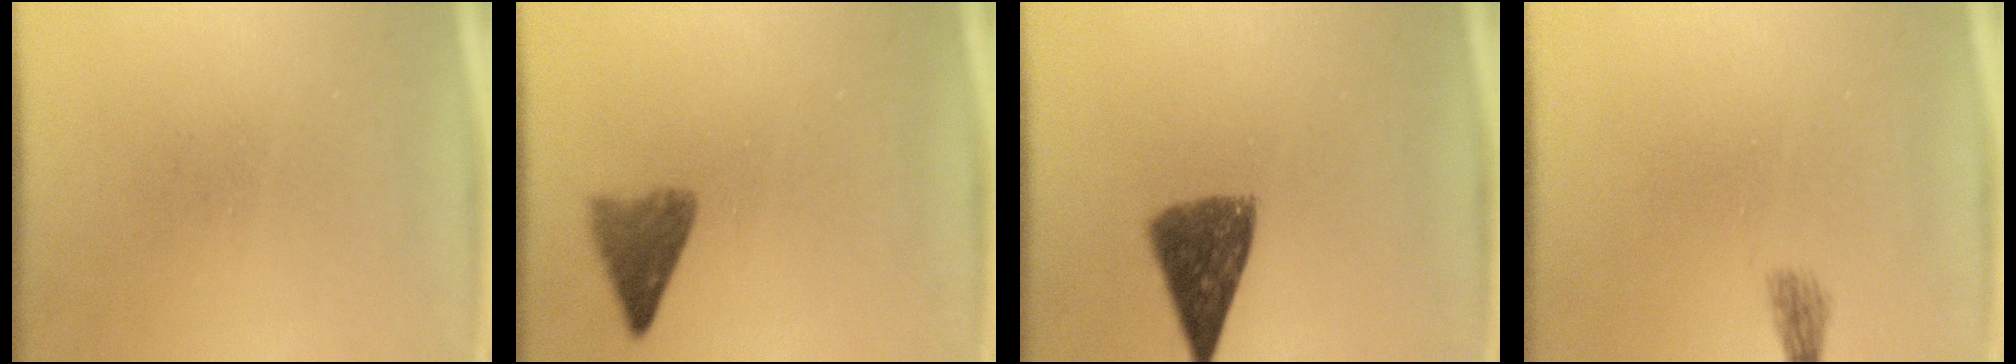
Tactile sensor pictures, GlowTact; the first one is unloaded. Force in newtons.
{"total": 3.8}
{"total": 8.1}
{"total": 1.4}